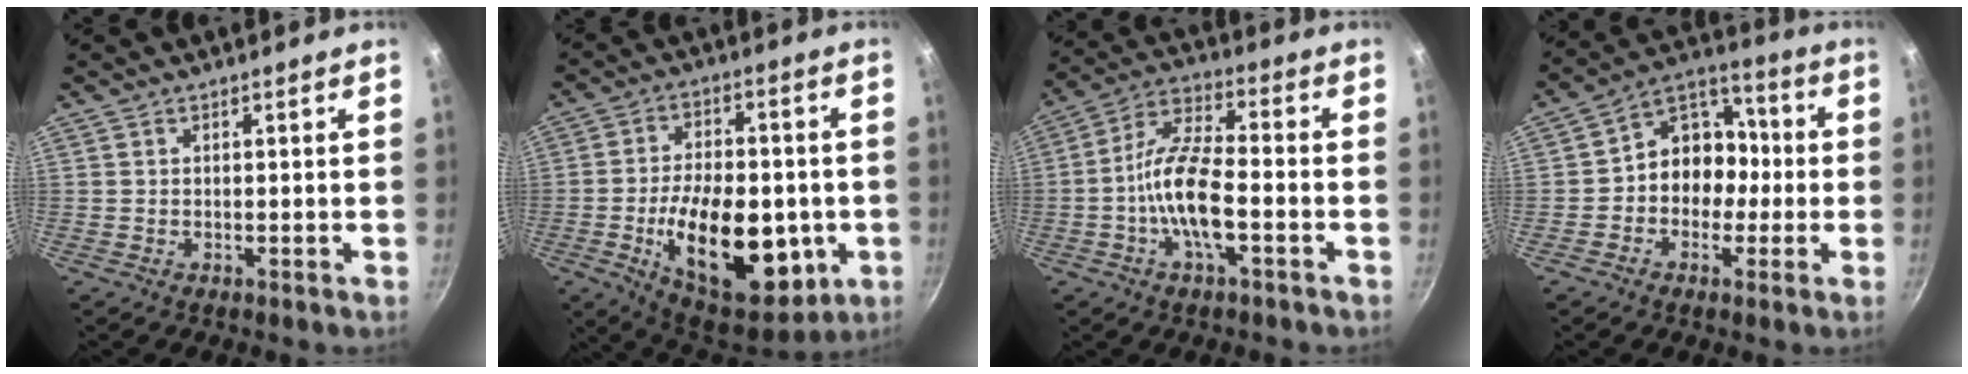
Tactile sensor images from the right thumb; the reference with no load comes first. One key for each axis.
{"total": 23.6, "fx": -4.9, "fy": 13.0, "fz": 19.0, "tx": -0.264, "ty": 0.010, "tz": -0.062}
{"total": 12.6, "fx": -3.3, "fy": 4.8, "fz": 11.1, "tx": -0.206, "ty": 0.035, "tz": -0.077}
{"total": 11.4, "fx": -1.5, "fy": 9.5, "fz": 6.1, "tx": -0.035, "ty": 0.048, "tz": -0.042}